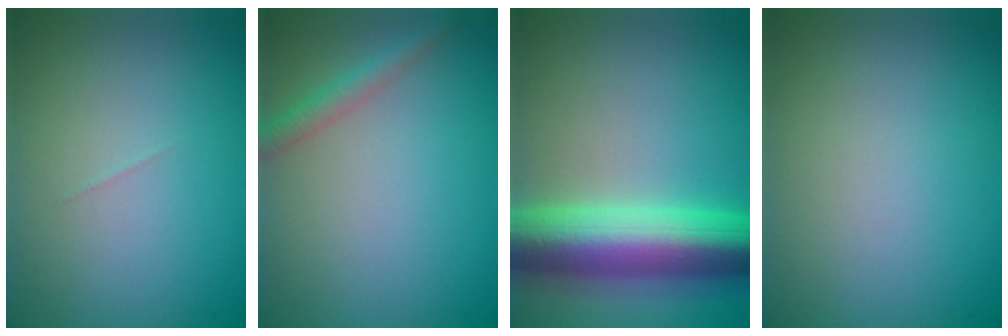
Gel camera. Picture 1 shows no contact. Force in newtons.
{"total": 2.0, "press": 2.0, "slide": 0.0}
{"total": 10.7, "press": 10.6, "slide": 0.2}
{"total": 0.0}